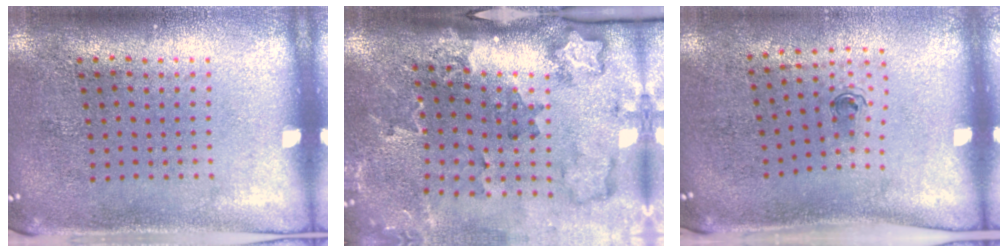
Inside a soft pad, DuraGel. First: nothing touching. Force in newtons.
{"total": 2.2, "press": 2.0, "slide": 1.0}
{"total": 0.6, "press": 0.3, "slide": 0.5}